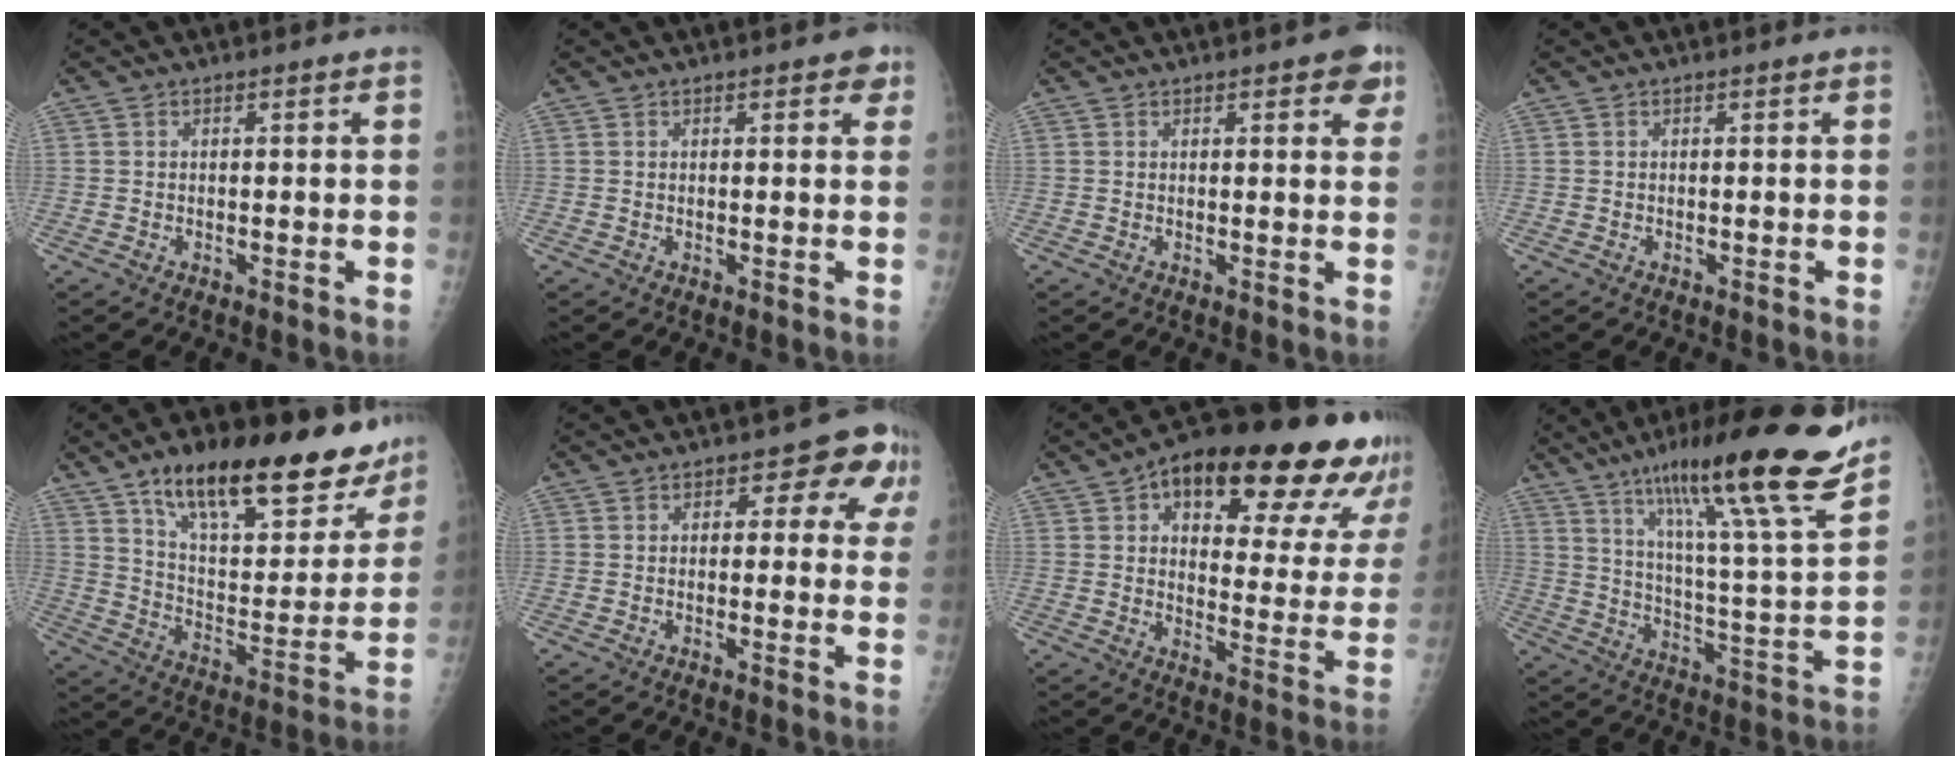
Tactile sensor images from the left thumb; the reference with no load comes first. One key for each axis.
{"total": 2.4, "fx": 1.3, "fy": 1.1, "fz": 1.7, "tx": -0.007, "ty": -0.001, "tz": 0.011}
{"total": 4.6, "fx": 2.4, "fy": 1.7, "fz": 3.5, "tx": -0.023, "ty": -0.006, "tz": 0.022}
{"total": 0.0}
{"total": 27.6, "fx": 18.7, "fy": 10.6, "fz": 17.2, "tx": -0.209, "ty": -0.057, "tz": 0.290}
{"total": 7.7, "fx": 2.6, "fy": 4.7, "fz": 5.5, "tx": -0.009, "ty": 0.002, "tz": 0.018}
{"total": 26.5, "fx": 16.3, "fy": 10.4, "fz": 18.1, "tx": -0.208, "ty": -0.030, "tz": 0.216}
{"total": 24.5, "fx": 17.4, "fy": 1.8, "fz": 17.2, "tx": -0.248, "ty": -0.075, "tz": 0.273}